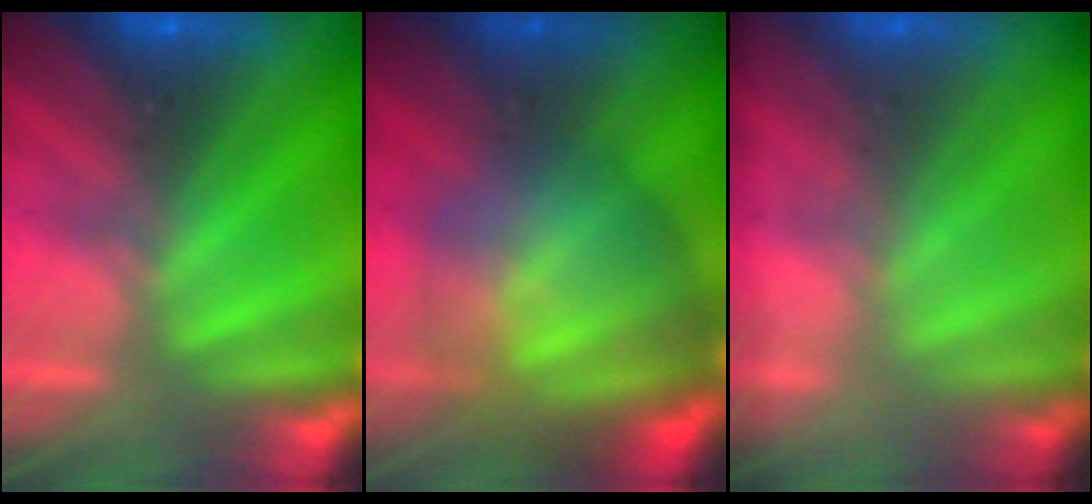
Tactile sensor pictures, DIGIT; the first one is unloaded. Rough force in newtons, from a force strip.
{"total": 9.0}
{"total": 1.7}